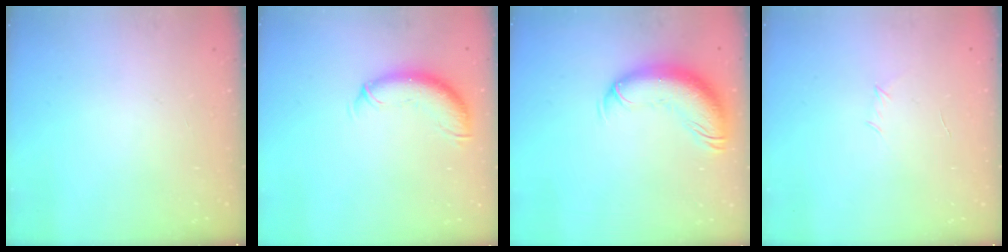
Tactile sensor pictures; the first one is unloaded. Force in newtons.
{"total": 10.6, "press": 10.4, "slide": 2.1}
{"total": 13.2, "press": 12.8, "slide": 3.3}
{"total": 3.7, "press": 3.5, "slide": 0.9}